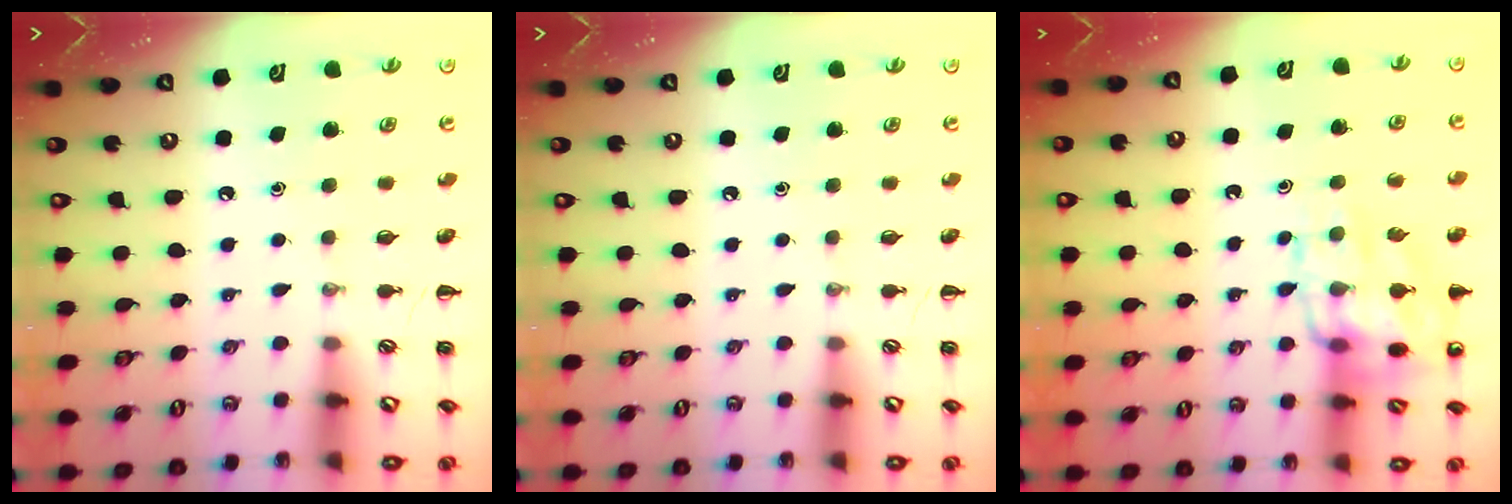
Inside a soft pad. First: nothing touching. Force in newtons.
{"total": 0.0}
{"total": 13.8, "press": 13.7, "slide": 1.5}